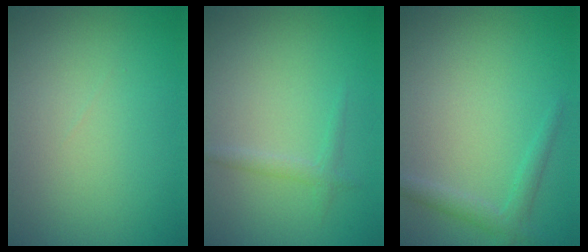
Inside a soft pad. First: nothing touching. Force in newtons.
{"total": 1.2, "press": 1.2, "slide": 0.1}
{"total": 1.8, "press": 1.7, "slide": 0.1}